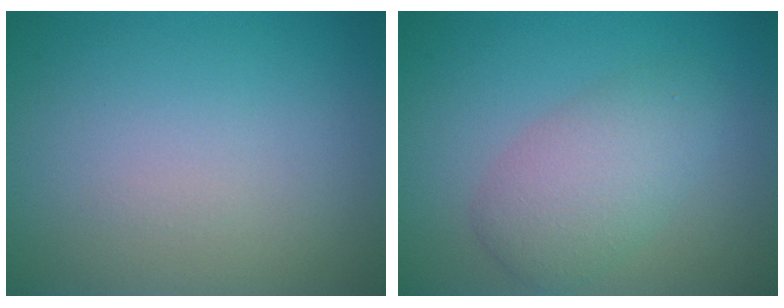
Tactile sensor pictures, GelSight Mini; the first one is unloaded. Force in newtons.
{"total": 4.1, "press": 4.1, "slide": 0.2}